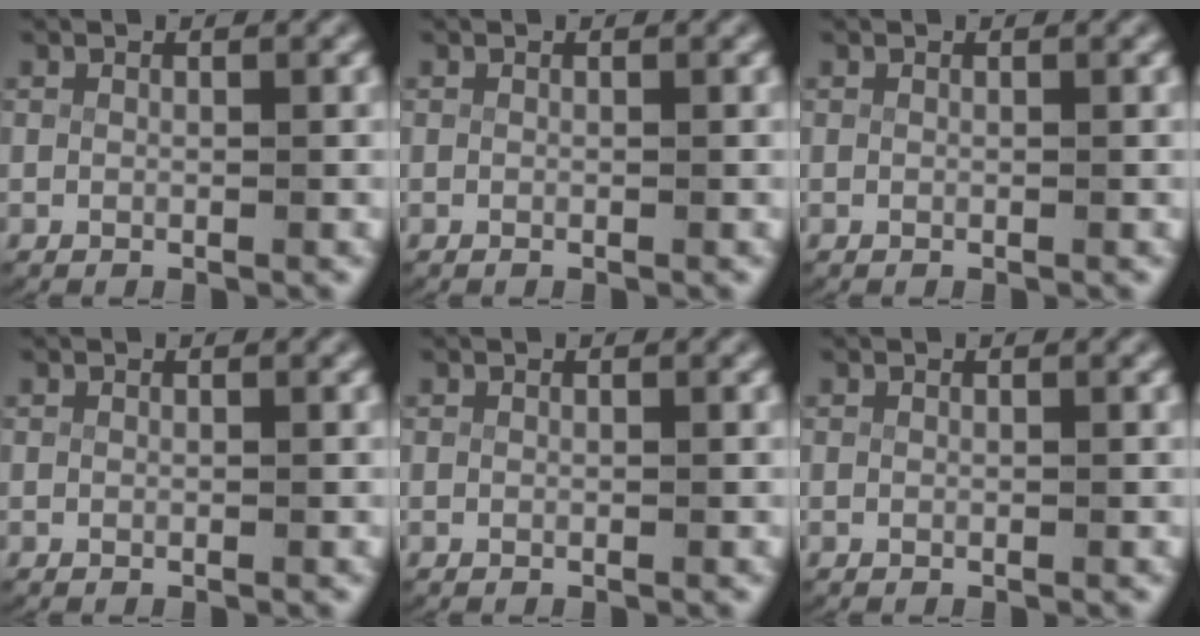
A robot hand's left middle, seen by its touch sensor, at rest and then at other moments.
{"total": 0.0}
{"total": 0.0}
{"total": 0.0}
{"total": 0.0}
{"total": 0.0}